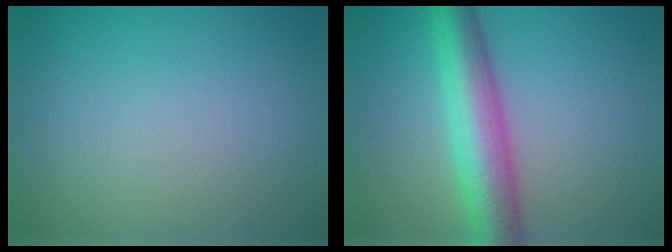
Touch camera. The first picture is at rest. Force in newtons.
{"total": 7.2, "press": 7.2, "slide": 0.1}